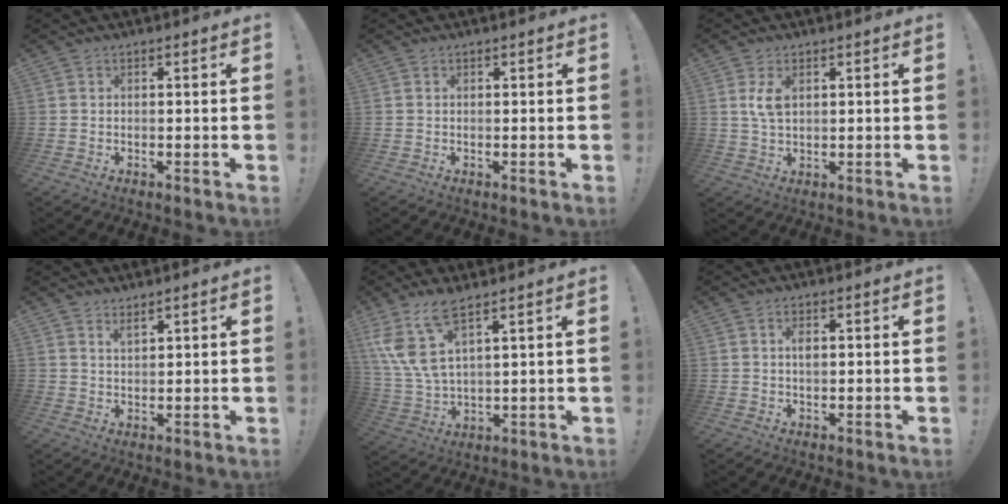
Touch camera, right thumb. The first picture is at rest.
{"total": 0.0}
{"total": 4.7, "force": [1.6, 2.5, 3.7], "torque": [-0.066, -0.005, 0.025]}
{"total": 2.4, "force": [2.1, 0.6, 0.9], "torque": [-0.005, -0.017, 0.037]}
{"total": 11.4, "force": [7.1, 3.7, 8.1], "torque": [-0.159, -0.037, 0.133]}
{"total": 2.1, "force": [0.4, 1.2, 1.7], "torque": [-0.020, -0.002, 0.002]}